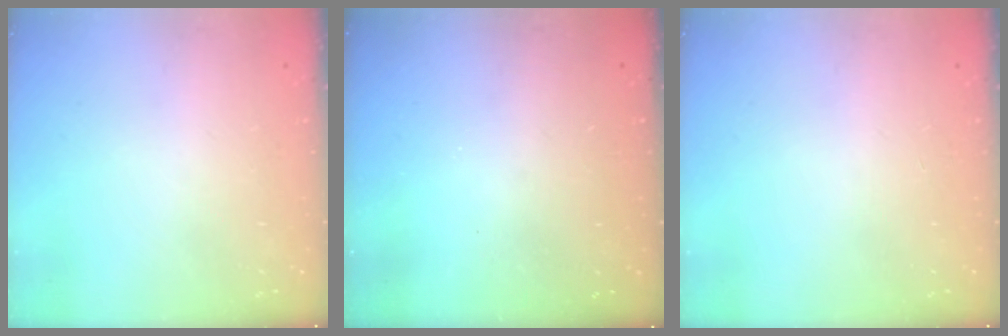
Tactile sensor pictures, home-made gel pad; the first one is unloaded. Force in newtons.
{"total": 3.0, "press": 3.0, "slide": 0.1}
{"total": 0.0}